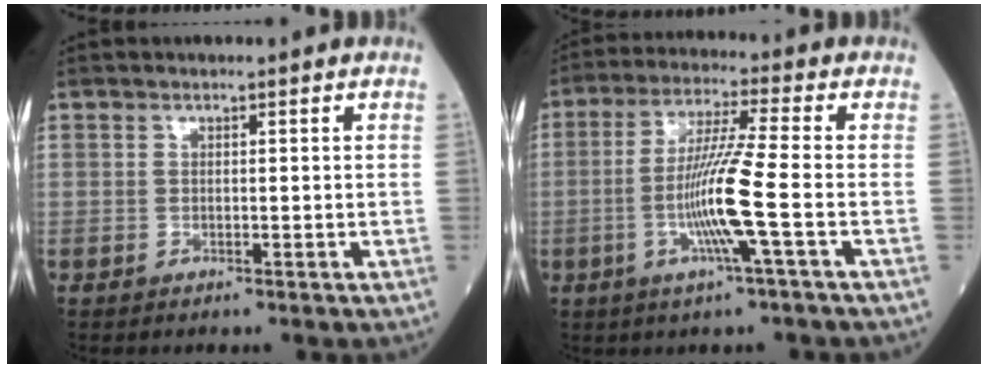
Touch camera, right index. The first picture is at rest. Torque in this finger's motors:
{"motor_torque": [0.31, -0.21, 0.35, 0.21]}